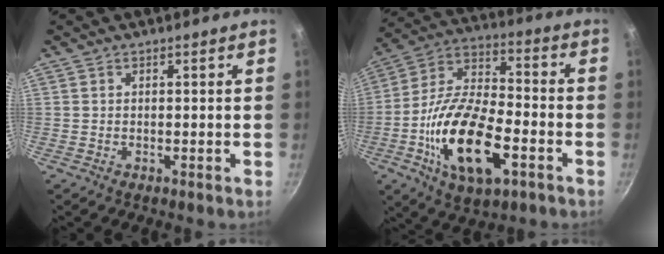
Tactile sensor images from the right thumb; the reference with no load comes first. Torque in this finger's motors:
{"motor_torque": [0.11, 1.05, 1.96, -0.81, 0.59]}